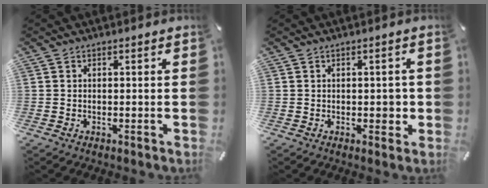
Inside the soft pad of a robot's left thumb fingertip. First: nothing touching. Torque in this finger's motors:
{"motor_torque": [-0.14, -0.06, 0.25, -0.01, 0.03]}